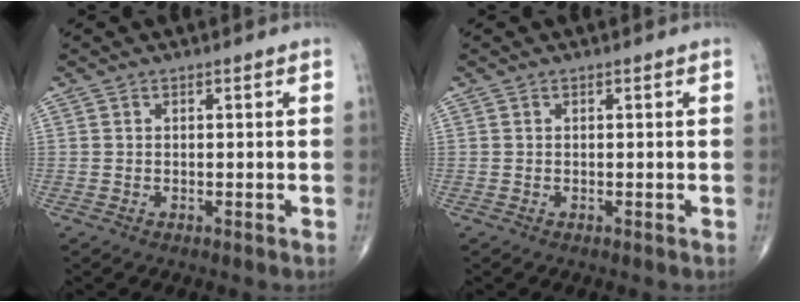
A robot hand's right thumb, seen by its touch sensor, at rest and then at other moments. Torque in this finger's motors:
{"motor_torque": [0.00, 0.00, 0.00, 0.00, 0.00]}